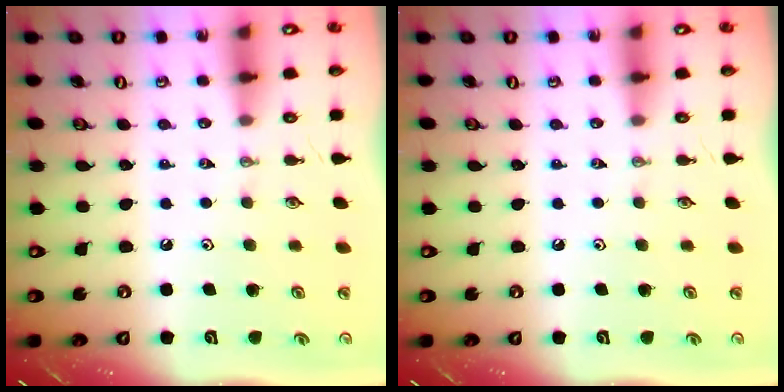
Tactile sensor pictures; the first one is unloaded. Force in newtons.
{"total": 0.0}